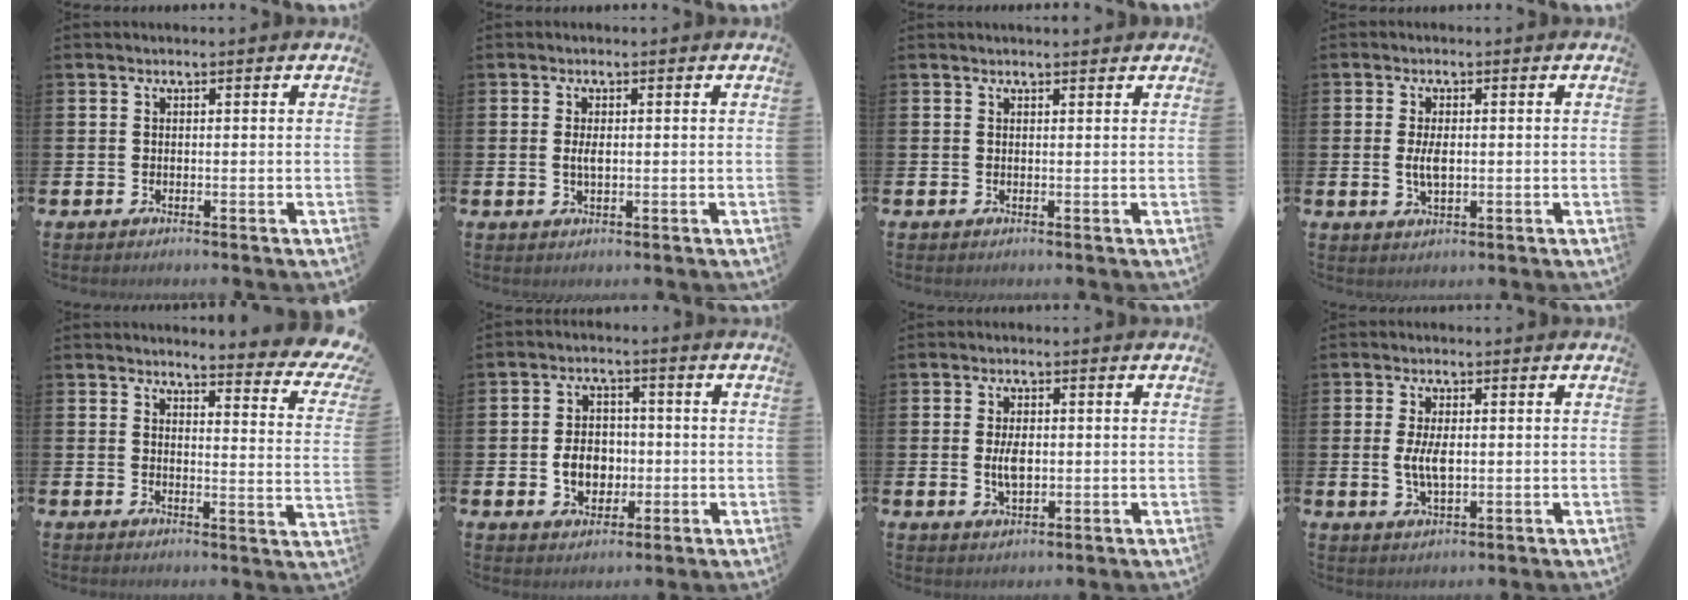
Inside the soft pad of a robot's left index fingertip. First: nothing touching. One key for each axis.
{"total": 1.7, "fx": 0.2, "fy": 0.7, "fz": 1.6, "tx": -0.030, "ty": 0.004, "tz": 0.001}
{"total": 0.9, "fx": 0.9, "fy": 0.0, "fz": 0.1, "tx": 0.007, "ty": -0.003, "tz": 0.015}
{"total": 3.2, "fx": 0.1, "fy": 1.5, "fz": 2.9, "tx": -0.047, "ty": 0.001, "tz": -0.002}
{"total": 3.5, "fx": 3.3, "fy": 0.2, "fz": 1.1, "tx": -0.019, "ty": -0.039, "tz": 0.047}
{"total": 5.2, "fx": -0.8, "fy": 4.1, "fz": 3.0, "tx": -0.048, "ty": 0.006, "tz": -0.021}
{"total": 3.7, "fx": 0.0, "fy": 2.0, "fz": 3.1, "tx": -0.051, "ty": 0.003, "tz": -0.003}
{"total": 4.3, "fx": 0.4, "fy": 2.0, "fz": 3.8, "tx": -0.073, "ty": 0.000, "tz": 0.000}